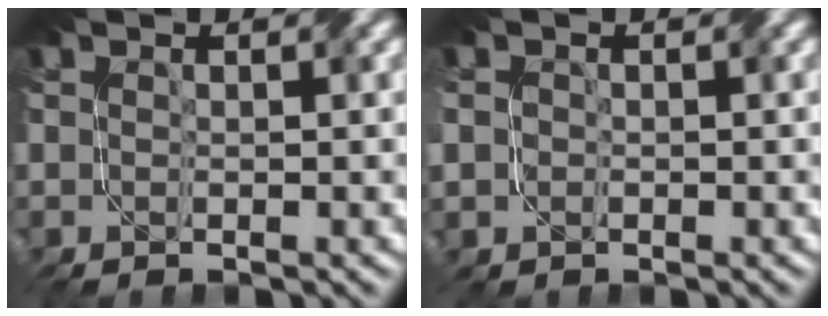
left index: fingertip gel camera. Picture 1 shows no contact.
{"total": 1.8, "force": [0.5, 1.7, -0.2], "torque": [0.002, 0.009, 0.008]}